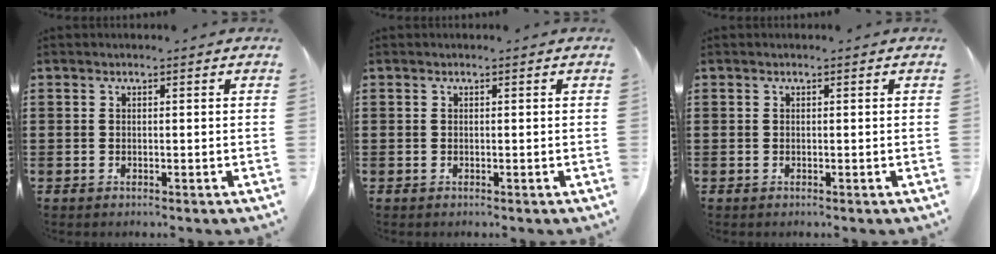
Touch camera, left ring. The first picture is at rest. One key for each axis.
{"total": 0.0}
{"total": 0.0}